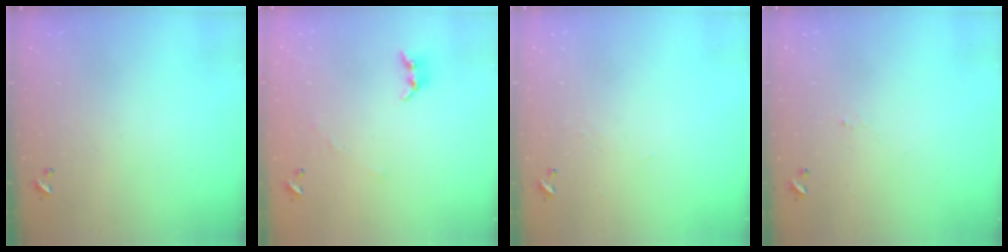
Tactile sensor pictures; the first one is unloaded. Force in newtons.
{"total": 3.9, "press": 3.9, "slide": 0.2}
{"total": 1.7, "press": 1.7, "slide": 0.4}
{"total": 0.7, "press": 0.4, "slide": 0.6}